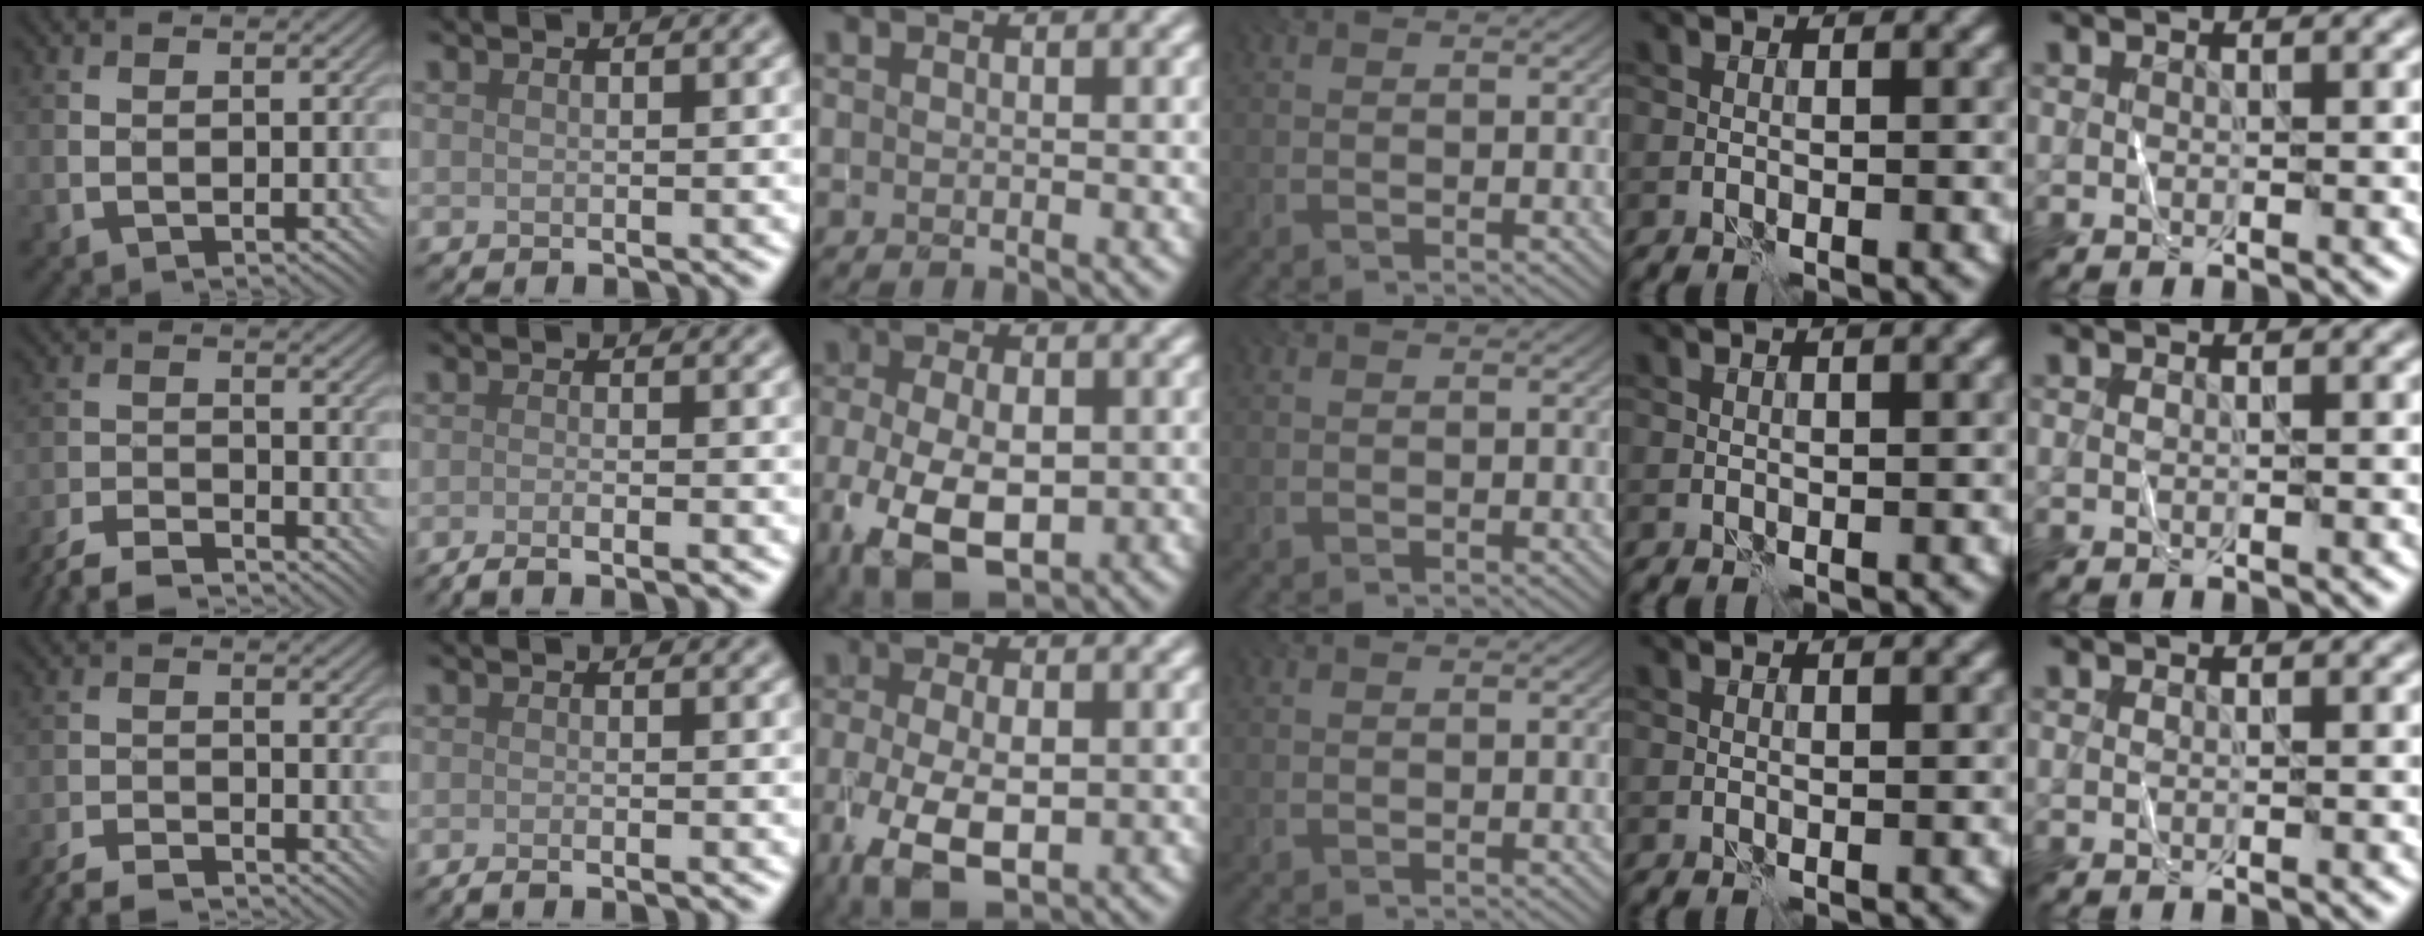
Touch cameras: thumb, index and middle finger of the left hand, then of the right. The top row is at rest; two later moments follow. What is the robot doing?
{"motion": "fold", "object": "shorts"}